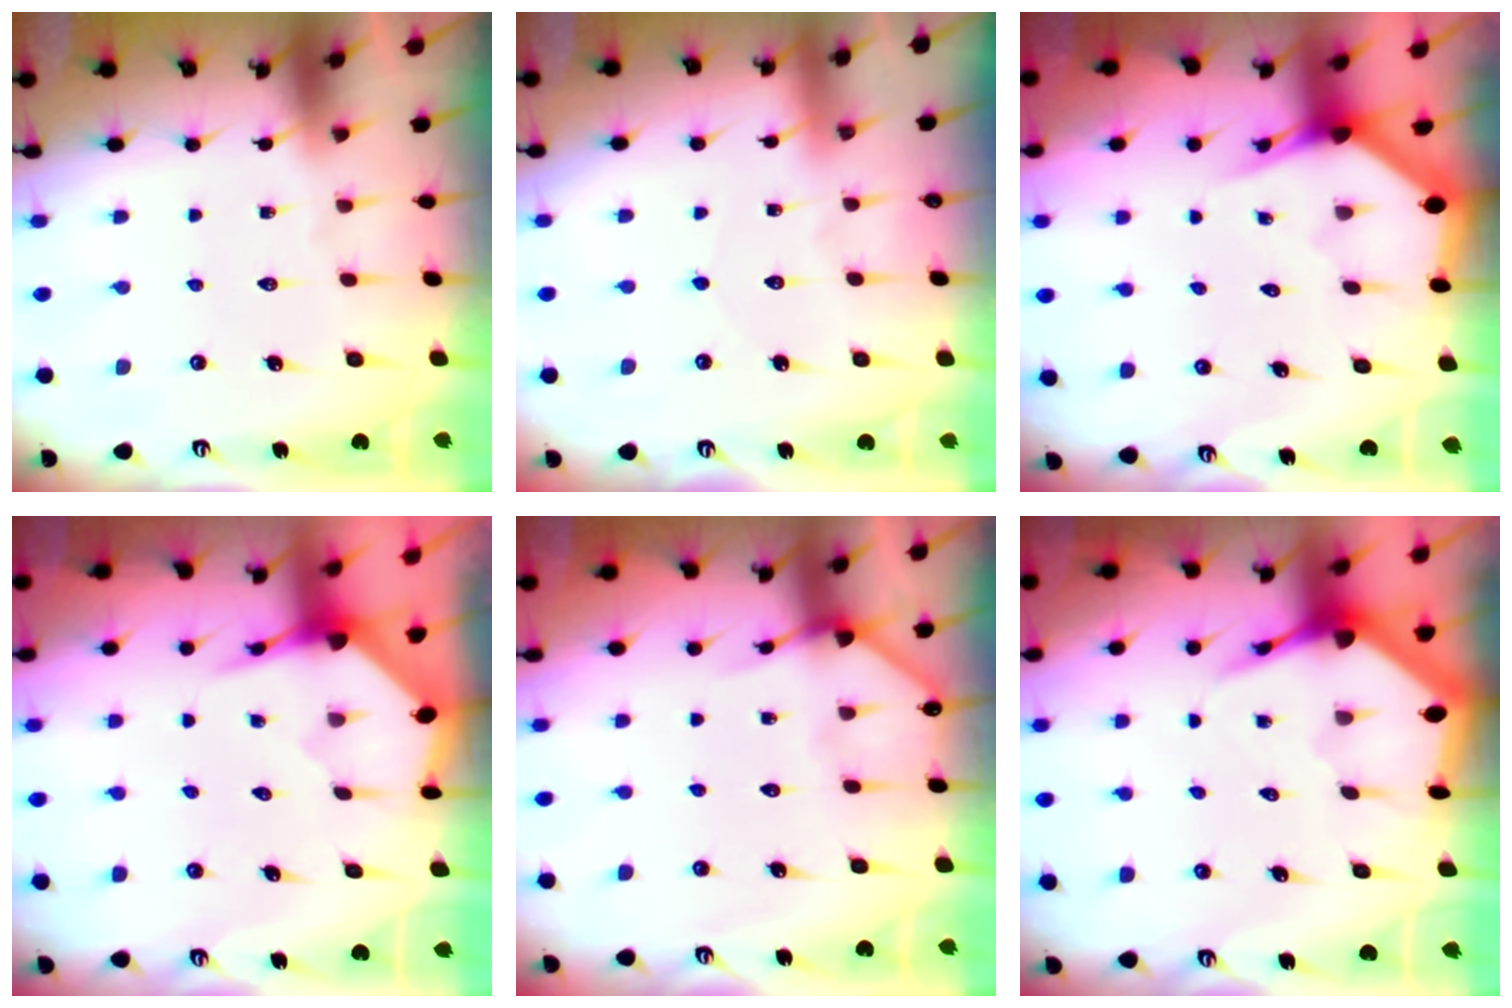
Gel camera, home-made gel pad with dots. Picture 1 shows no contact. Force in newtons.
{"total": 3.7, "press": 3.7, "slide": 0.3}
{"total": 3.1, "press": 3.1, "slide": 0.1}
{"total": 3.7, "press": 3.6, "slide": 0.4}
{"total": 3.7, "press": 3.7, "slide": 0.3}
{"total": 4.4, "press": 4.4, "slide": 0.5}